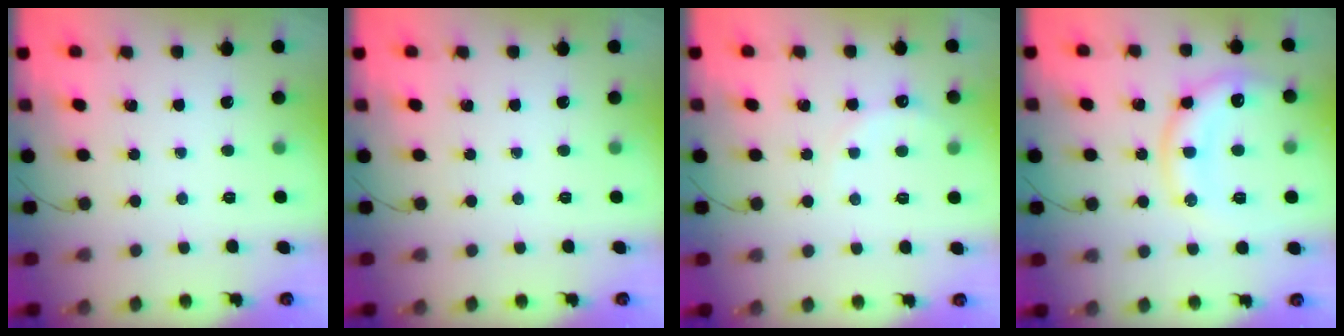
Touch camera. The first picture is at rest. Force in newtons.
{"total": 0.0}
{"total": 4.6, "press": 4.4, "slide": 1.5}
{"total": 12.5, "press": 12.4, "slide": 1.6}